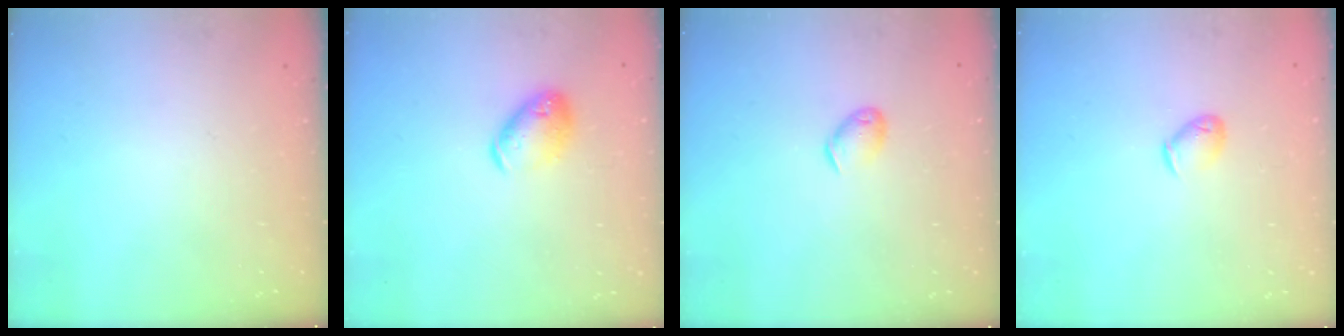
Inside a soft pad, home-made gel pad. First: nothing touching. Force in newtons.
{"total": 10.3, "press": 10.2, "slide": 1.5}
{"total": 5.3, "press": 5.2, "slide": 1.1}
{"total": 5.1, "press": 5.0, "slide": 1.1}